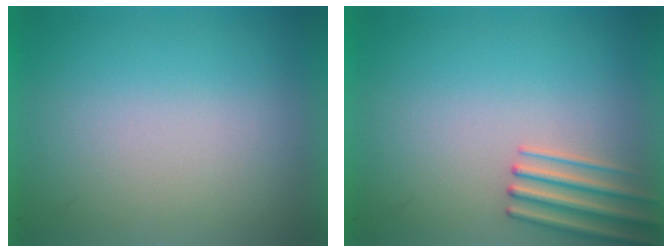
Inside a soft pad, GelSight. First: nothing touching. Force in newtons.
{"total": 2.7}